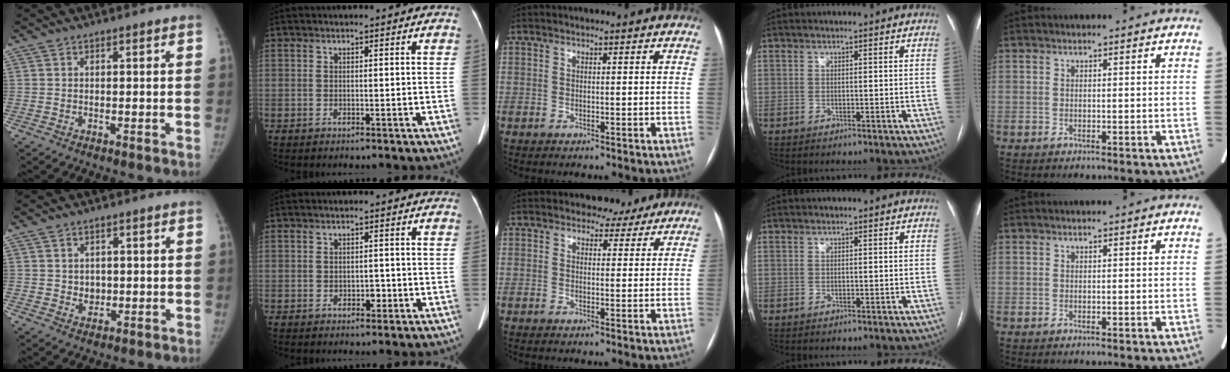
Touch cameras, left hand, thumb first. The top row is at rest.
{"thumb": {"total": 2.6, "force": [0.2, 2.3, 1.2], "torque": [-0.005, -0.002, 0.008]}, "index": {"total": 1.6, "force": [-0.5, 1.1, 1.0], "torque": [-0.013, 0.002, -0.004]}, "middle": {"total": 3.4, "force": [2.9, 1.8, 0.4], "torque": [-0.003, 0.002, 0.030]}}